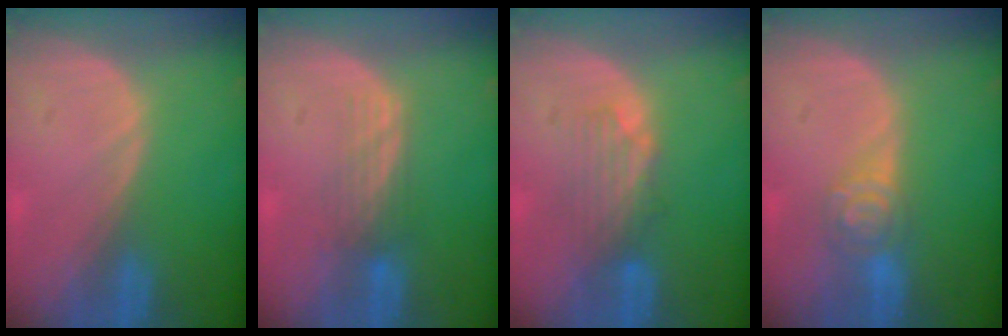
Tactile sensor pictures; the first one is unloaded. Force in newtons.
{"total": 3.5, "press": 2.8, "slide": 2.1}
{"total": 4.3, "press": 3.8, "slide": 2.1}
{"total": 4.3, "press": 4.3, "slide": 0.2}